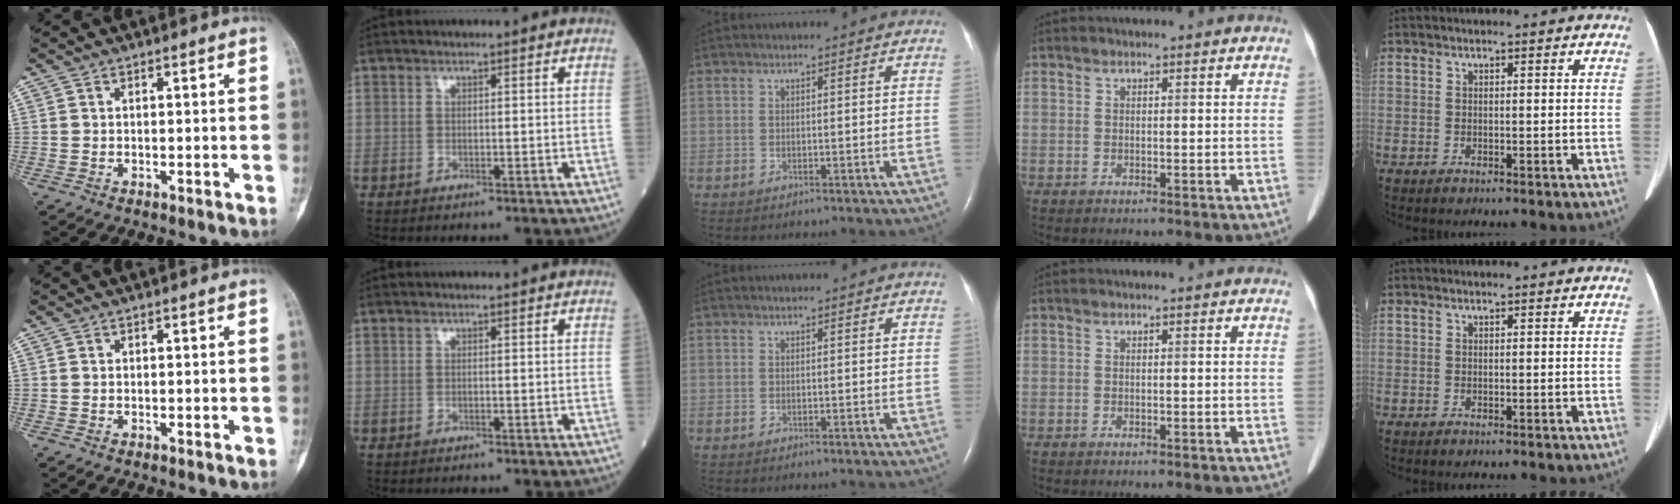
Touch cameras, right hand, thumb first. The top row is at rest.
{}